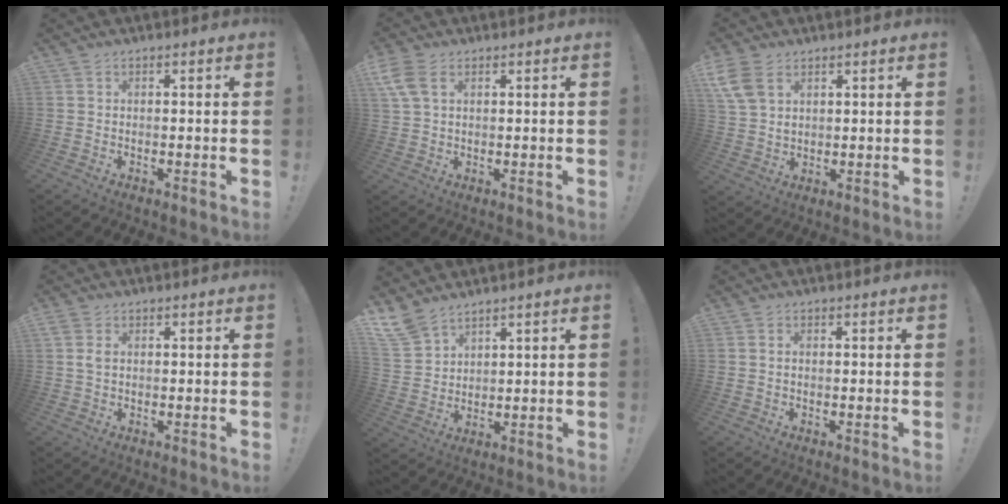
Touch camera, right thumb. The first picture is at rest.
{"total": 6.6, "force": [2.9, 4.0, 4.5], "torque": [-0.094, -0.007, 0.056]}
{"total": 9.0, "force": [4.6, 5.9, 5.1], "torque": [-0.103, -0.012, 0.091]}
{"total": 2.4, "force": [0.5, 1.6, 1.8], "torque": [-0.047, 0.003, 0.008]}
{"total": 7.6, "force": [6.2, 3.4, 2.6], "torque": [-0.055, -0.038, 0.124]}
{"total": 0.6, "force": [-0.2, 0.2, 0.6], "torque": [-0.019, 0.005, -0.002]}